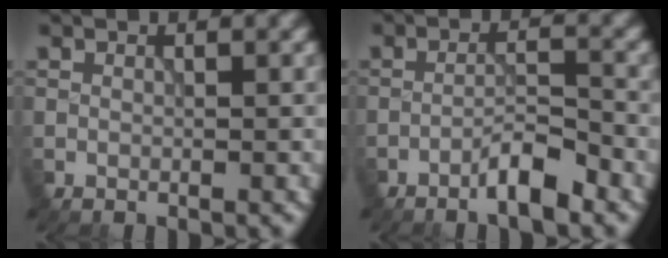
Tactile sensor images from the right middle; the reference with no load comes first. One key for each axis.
{"total": 3.5, "fx": -2.5, "fy": 0.5, "fz": 2.5, "tx": -0.041, "ty": 0.010, "tz": -0.048}